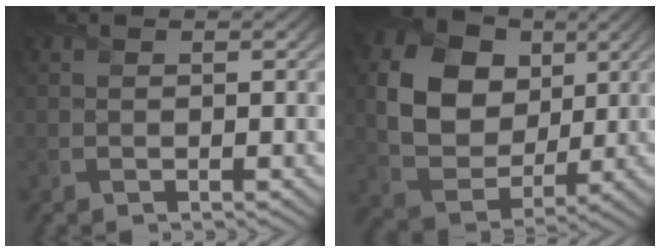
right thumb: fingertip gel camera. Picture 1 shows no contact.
{"total": 12.1, "force": [2.8, 9.2, 7.3], "torque": [-0.168, -0.002, 0.044]}